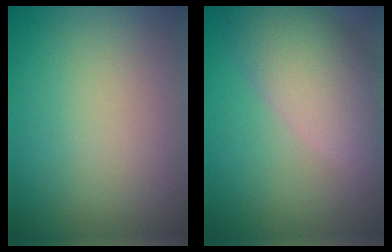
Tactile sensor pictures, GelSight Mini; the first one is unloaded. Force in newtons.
{"total": 7.1, "press": 7.1, "slide": 0.8}